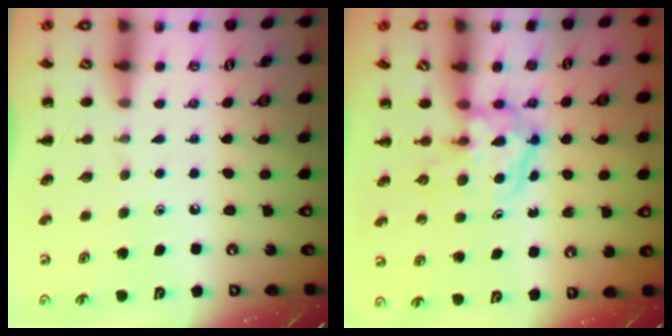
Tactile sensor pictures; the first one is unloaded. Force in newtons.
{"total": 3.8, "press": 3.8, "slide": 0.4}